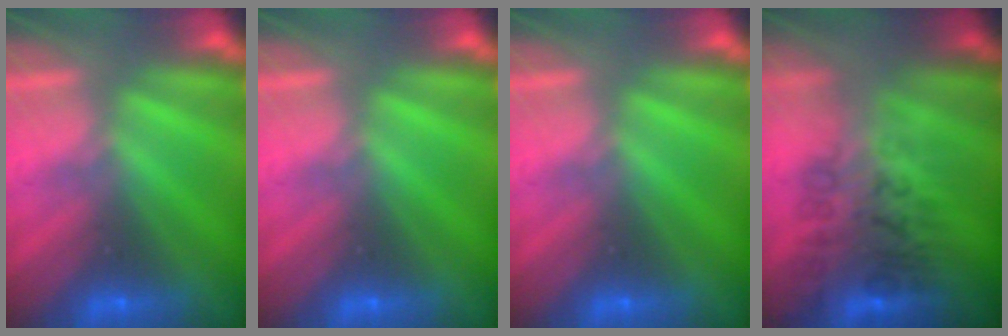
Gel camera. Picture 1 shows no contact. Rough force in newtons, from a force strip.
{"total": 0.0}
{"total": 0.0}
{"total": 2.9}